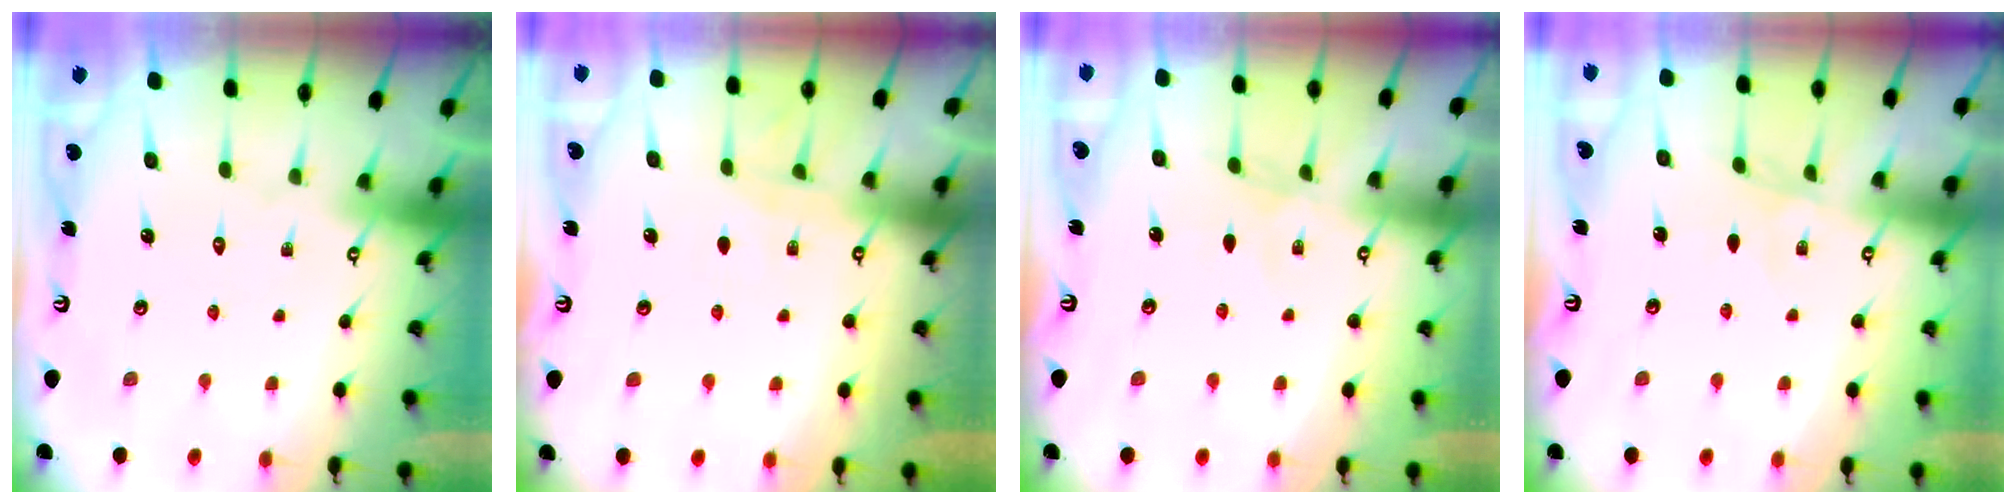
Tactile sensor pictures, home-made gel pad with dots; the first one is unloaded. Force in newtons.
{"total": 5.4, "press": 5.4, "slide": 0.6}
{"total": 3.0, "press": 2.9, "slide": 0.4}
{"total": 3.3, "press": 3.3, "slide": 0.5}